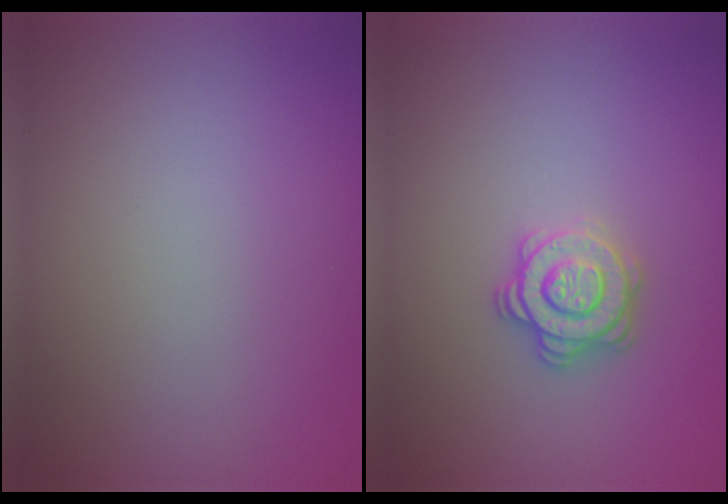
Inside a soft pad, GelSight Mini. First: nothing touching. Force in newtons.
{"total": 2.9, "press": 2.8, "slide": 0.9}